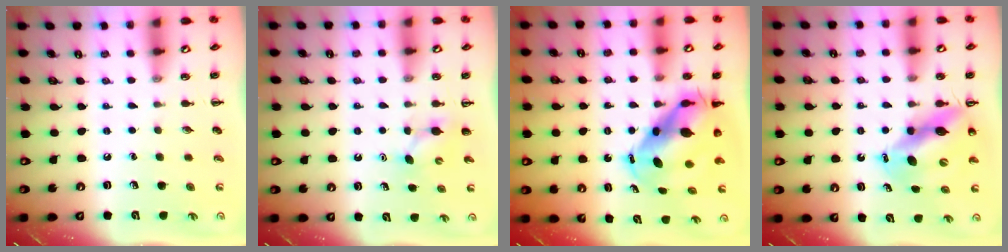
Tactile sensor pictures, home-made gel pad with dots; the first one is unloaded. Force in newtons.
{"total": 3.6, "press": 3.4, "slide": 1.1}
{"total": 10.8, "press": 10.6, "slide": 2.4}
{"total": 11.1, "press": 10.7, "slide": 3.0}